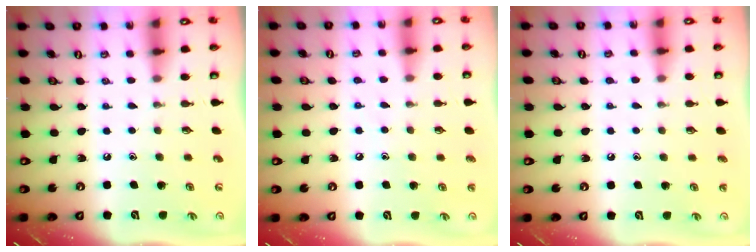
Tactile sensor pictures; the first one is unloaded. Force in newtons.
{"total": 5.8, "press": 5.8, "slide": 0.7}
{"total": 2.9, "press": 2.8, "slide": 0.3}